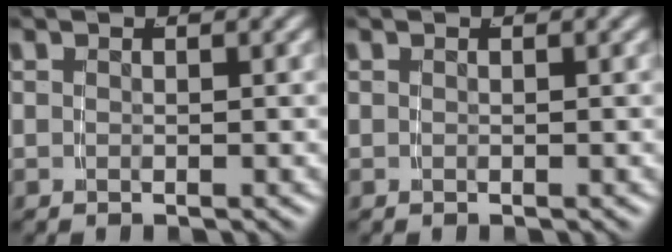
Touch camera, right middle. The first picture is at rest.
{"total": 0.0}